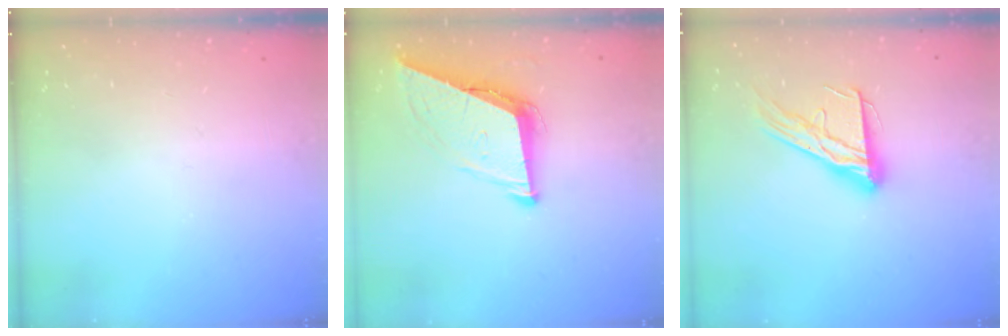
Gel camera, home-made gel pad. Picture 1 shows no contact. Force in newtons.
{"total": 8.7, "press": 8.4, "slide": 2.4}
{"total": 14.8, "press": 14.8, "slide": 1.3}